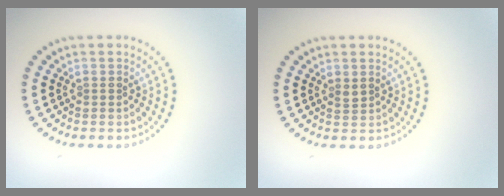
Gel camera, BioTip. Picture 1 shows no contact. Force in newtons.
{"total": 0.7, "press": 0.6, "slide": 0.3}